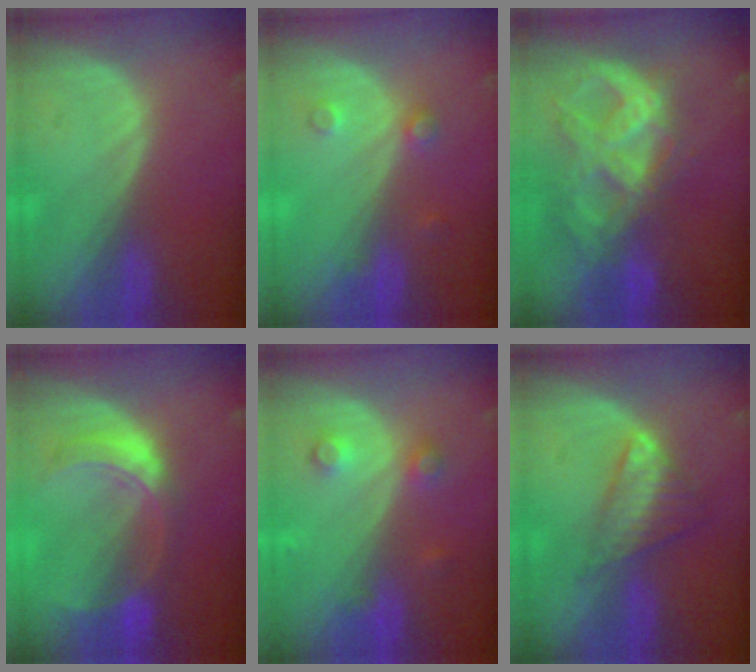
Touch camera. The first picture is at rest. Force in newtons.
{"total": 2.3, "press": 2.3, "slide": 0.2}
{"total": 10.8, "press": 9.1, "slide": 5.7}
{"total": 7.6, "press": 6.6, "slide": 3.8}
{"total": 3.7, "press": 3.5, "slide": 1.4}
{"total": 6.1, "press": 5.4, "slide": 2.7}